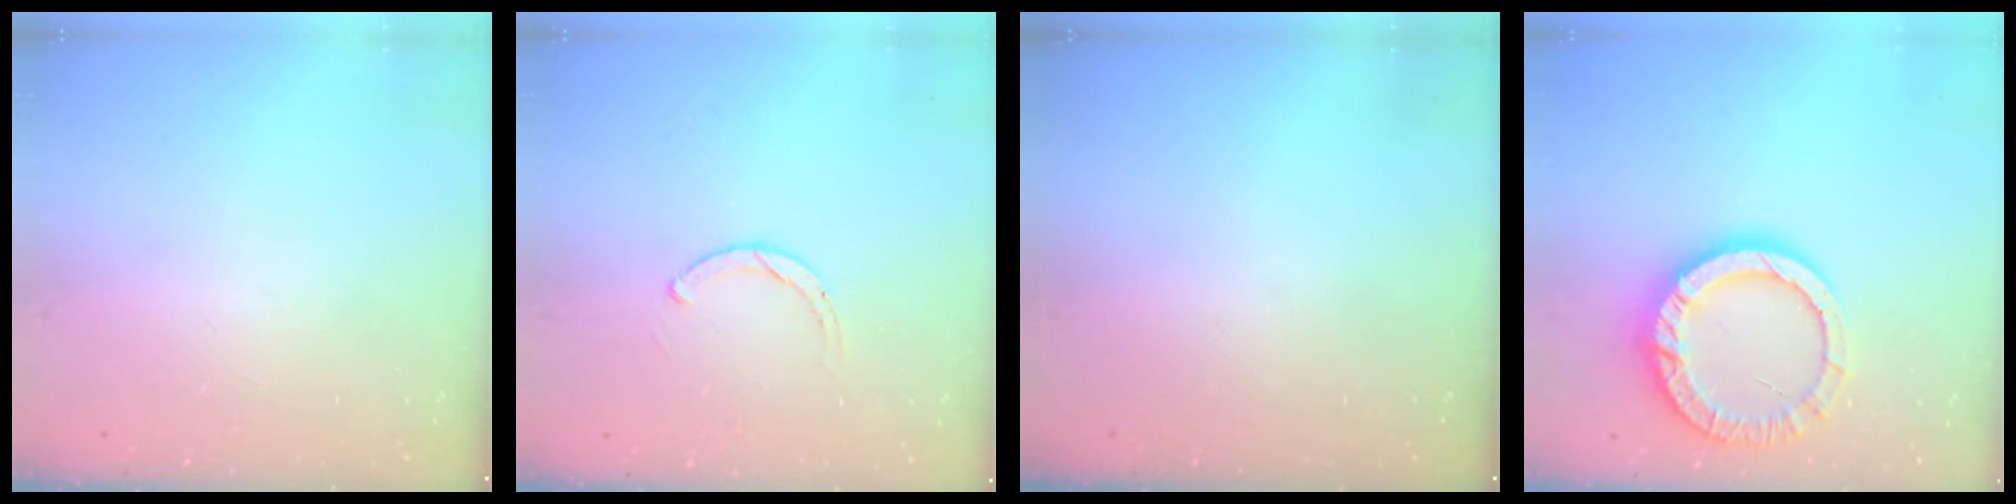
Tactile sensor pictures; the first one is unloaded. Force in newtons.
{"total": 1.9, "press": 1.9, "slide": 0.2}
{"total": 0.0}
{"total": 14.2, "press": 14.1, "slide": 1.4}